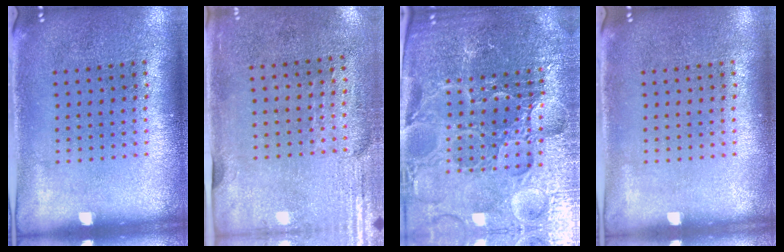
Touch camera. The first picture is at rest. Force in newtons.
{"total": 2.9, "press": 2.4, "slide": 1.6}
{"total": 6.0, "press": 5.4, "slide": 2.6}
{"total": 0.0}